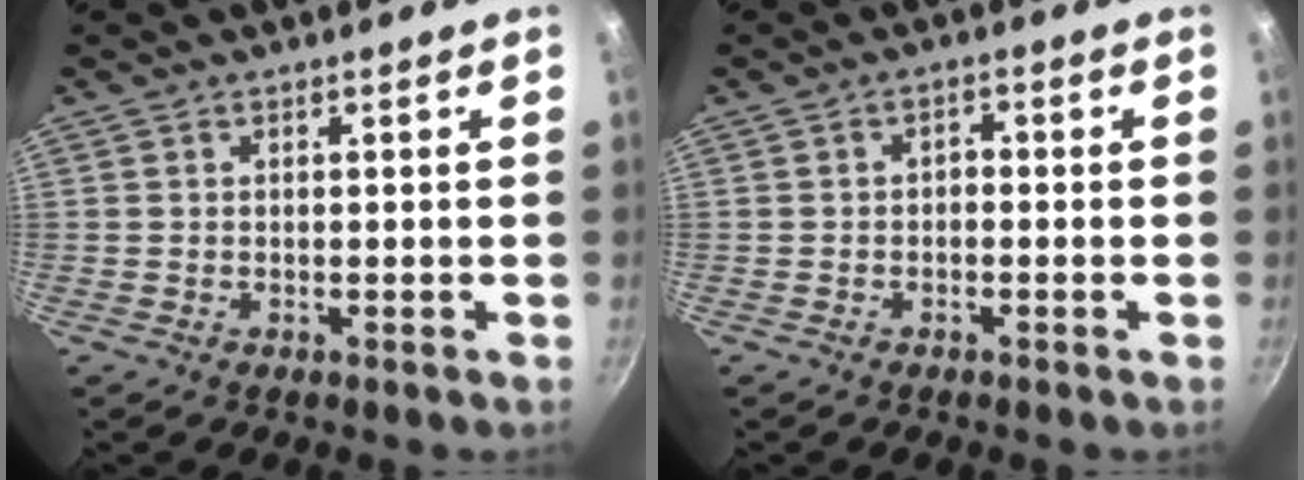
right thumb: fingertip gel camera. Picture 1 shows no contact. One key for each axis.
{"total": 1.8, "fx": -0.6, "fy": 1.2, "fz": 1.2, "tx": -0.017, "ty": 0.012, "tz": -0.011}